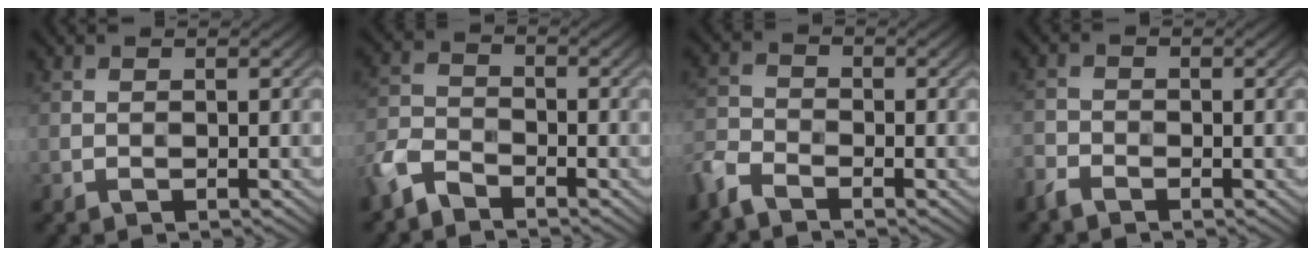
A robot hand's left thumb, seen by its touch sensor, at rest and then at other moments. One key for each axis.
{"total": 5.4, "fx": -4.1, "fy": 2.5, "fz": 2.5, "tx": -0.061, "ty": -0.010, "tz": -0.097}
{"total": 4.8, "fx": -3.9, "fy": 1.8, "fz": 2.2, "tx": -0.063, "ty": -0.015, "tz": -0.085}
{"total": 2.5, "fx": -2.2, "fy": 0.9, "fz": 0.9, "tx": -0.026, "ty": -0.013, "tz": -0.048}